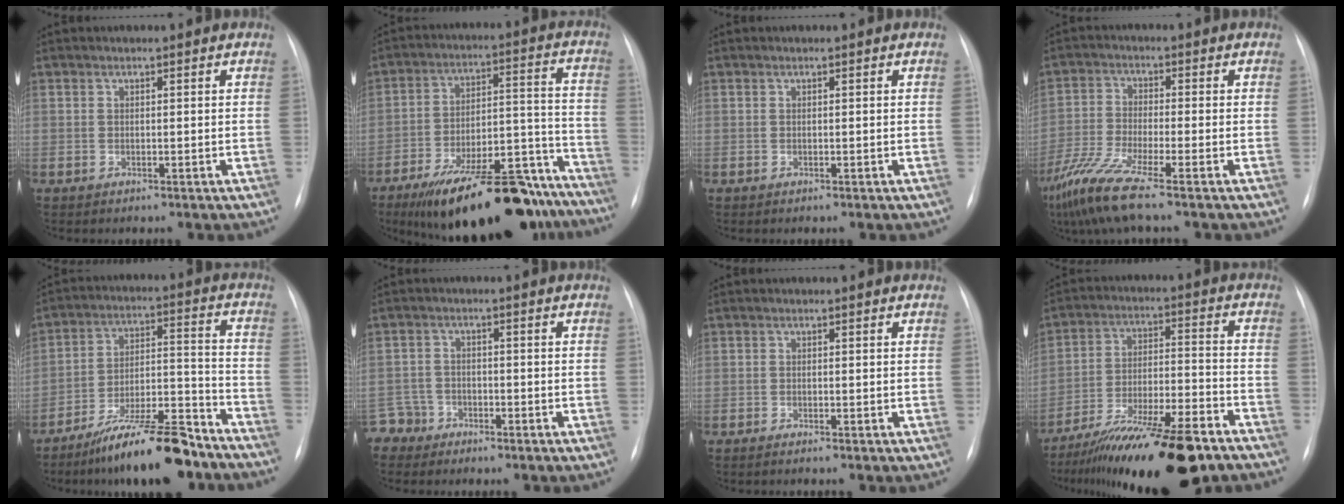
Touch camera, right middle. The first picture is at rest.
{"total": 24.5, "force": [-19.2, 7.0, 13.6], "torque": [-0.157, 0.023, -0.290]}
{"total": 0.0}
{"total": 7.9, "force": [-5.3, -0.6, 5.8], "torque": [-0.129, -0.033, -0.111]}
{"total": 15.1, "force": [-12.2, 2.4, 8.6], "torque": [-0.130, 0.024, -0.204]}
{"total": 3.5, "force": [-2.8, 1.9, -1.0], "torque": [0.023, 0.003, -0.058]}
{"total": 1.2, "force": [-1.0, -0.3, 0.7], "torque": [-0.006, -0.001, -0.012]}
{"total": 20.0, "force": [-15.6, 2.3, 12.3], "torque": [-0.172, -0.004, -0.259]}